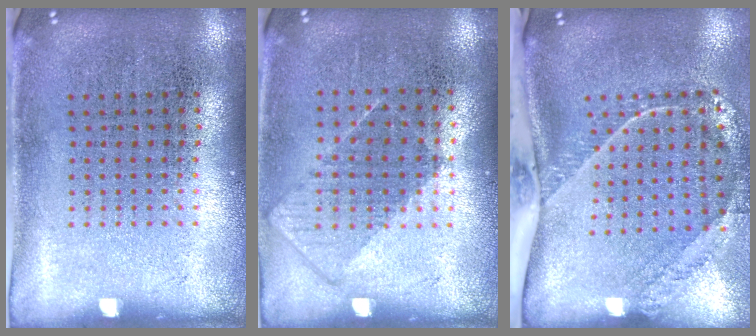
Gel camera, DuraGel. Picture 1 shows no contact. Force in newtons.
{"total": 0.9, "press": 0.7, "slide": 0.5}
{"total": 2.6, "press": 1.7, "slide": 1.9}